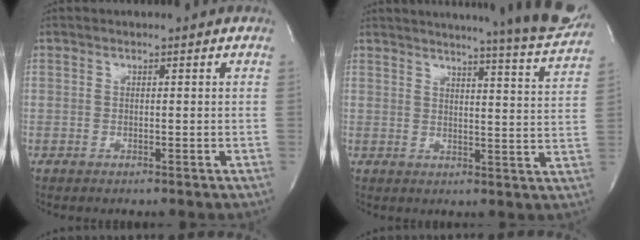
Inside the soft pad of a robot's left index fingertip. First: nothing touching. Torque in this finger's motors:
{"motor_torque": [0.02, -0.02, 0.27, 0.04]}